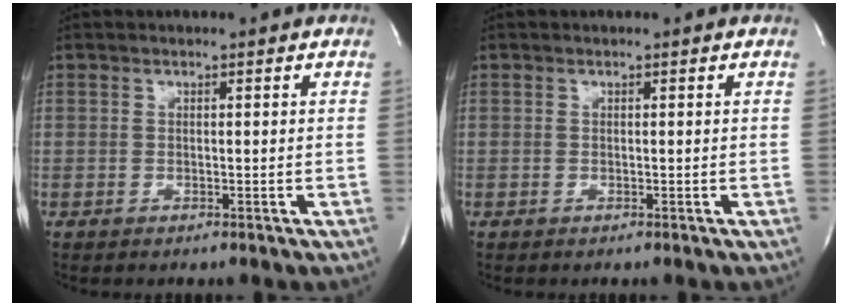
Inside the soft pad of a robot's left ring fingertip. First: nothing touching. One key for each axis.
{"total": 0.0}